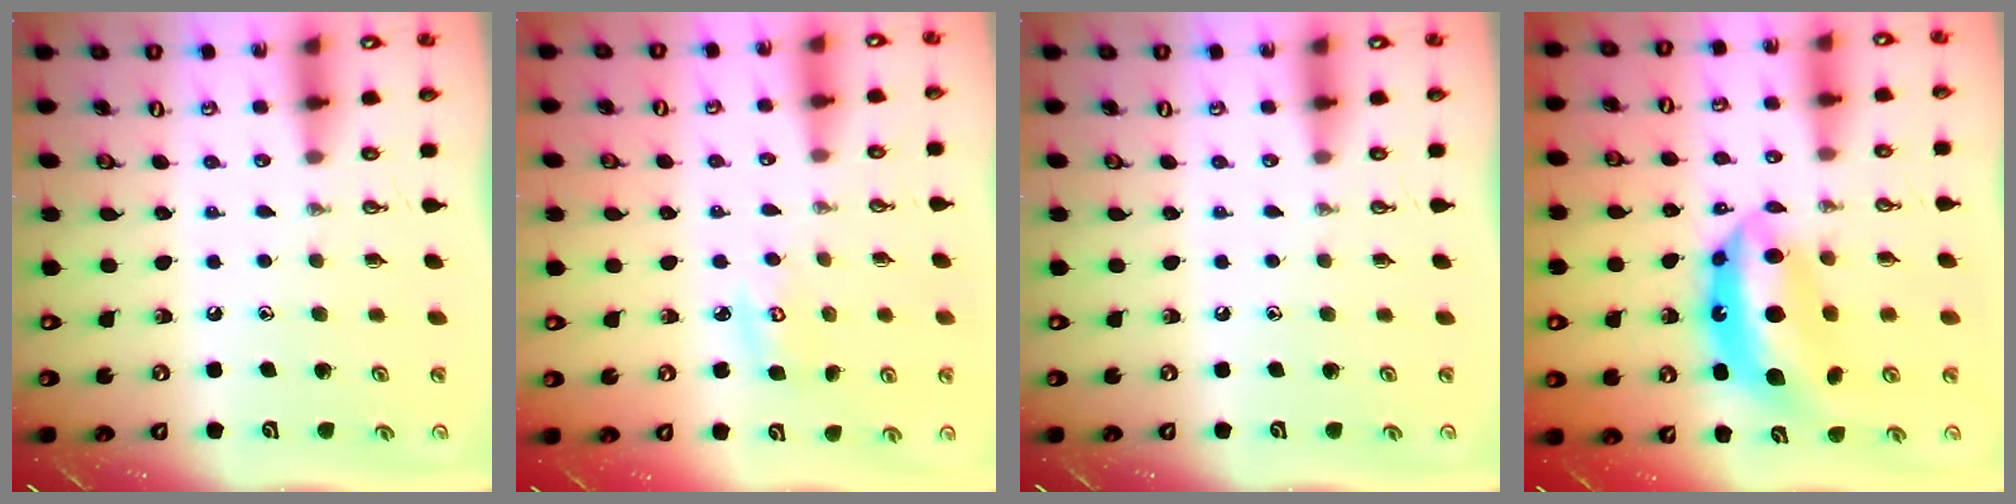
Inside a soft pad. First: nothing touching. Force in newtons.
{"total": 4.5, "press": 4.5, "slide": 0.3}
{"total": 0.0}
{"total": 13.2, "press": 13.1, "slide": 1.7}